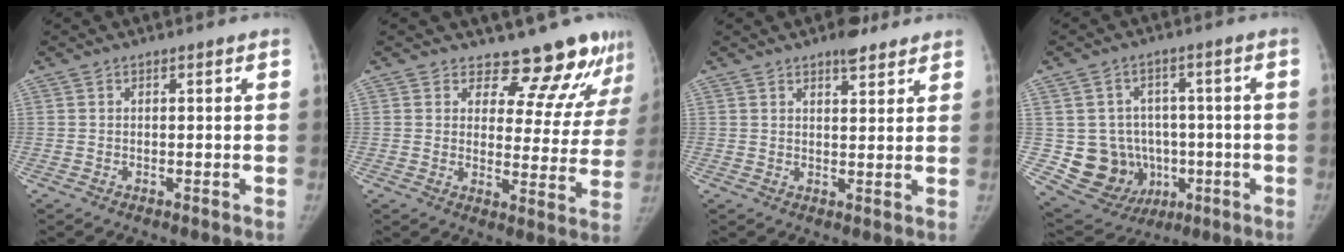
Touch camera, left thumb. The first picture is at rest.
{"total": 13.3, "force": [11.9, 4.8, 3.5], "torque": [0.006, -0.096, 0.134]}
{"total": 4.6, "force": [3.5, 1.9, 2.3], "torque": [-0.018, -0.020, 0.051]}
{"total": 12.9, "force": [-1.6, 11.7, 5.1], "torque": [-0.060, 0.016, 0.001]}